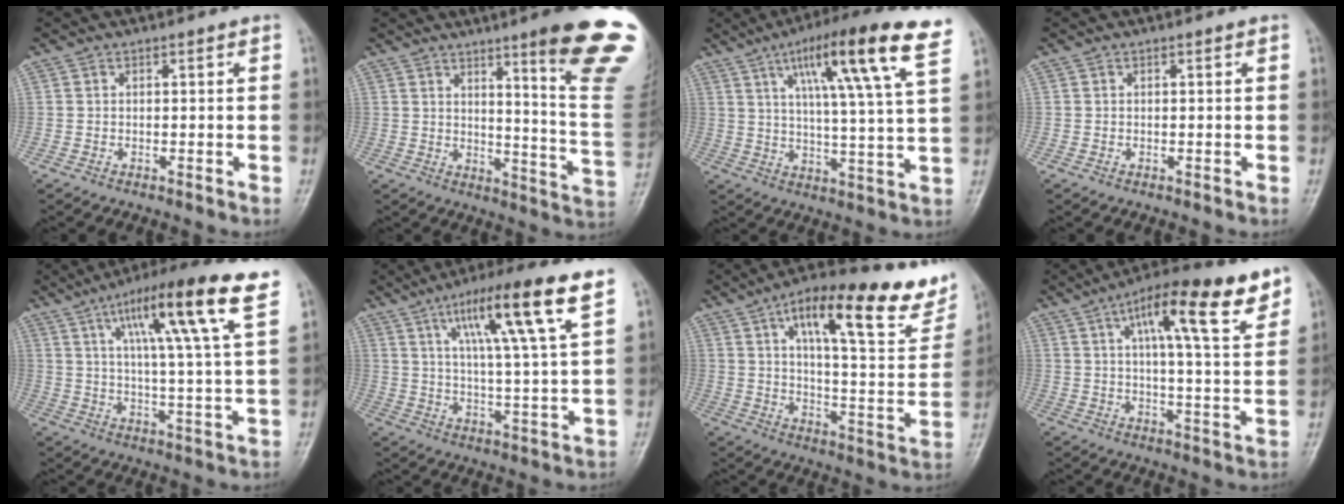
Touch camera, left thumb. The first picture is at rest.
{"total": 19.8, "force": [11.8, 1.4, 15.8], "torque": [-0.175, -0.077, 0.154]}
{"total": 18.2, "force": [9.1, 1.3, 15.7], "torque": [-0.237, -0.023, 0.133]}
{"total": 0.0}
{"total": 18.0, "force": [9.0, 1.2, 15.5], "torque": [-0.239, -0.023, 0.134]}
{"total": 16.1, "force": [8.3, 1.3, 13.8], "torque": [-0.226, -0.026, 0.134]}
{"total": 25.3, "force": [14.4, 7.8, 19.3], "torque": [-0.234, -0.032, 0.210]}
{"total": 16.7, "force": [8.9, 4.1, 13.6], "torque": [-0.188, -0.023, 0.131]}